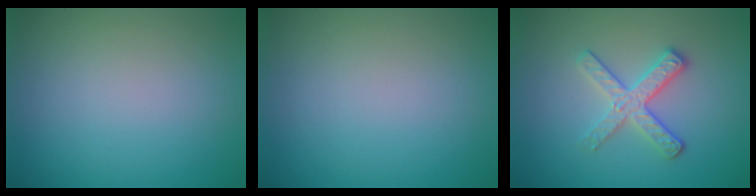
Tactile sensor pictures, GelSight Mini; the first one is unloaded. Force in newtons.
{"total": 0.0}
{"total": 3.2, "press": 2.8, "slide": 1.5}